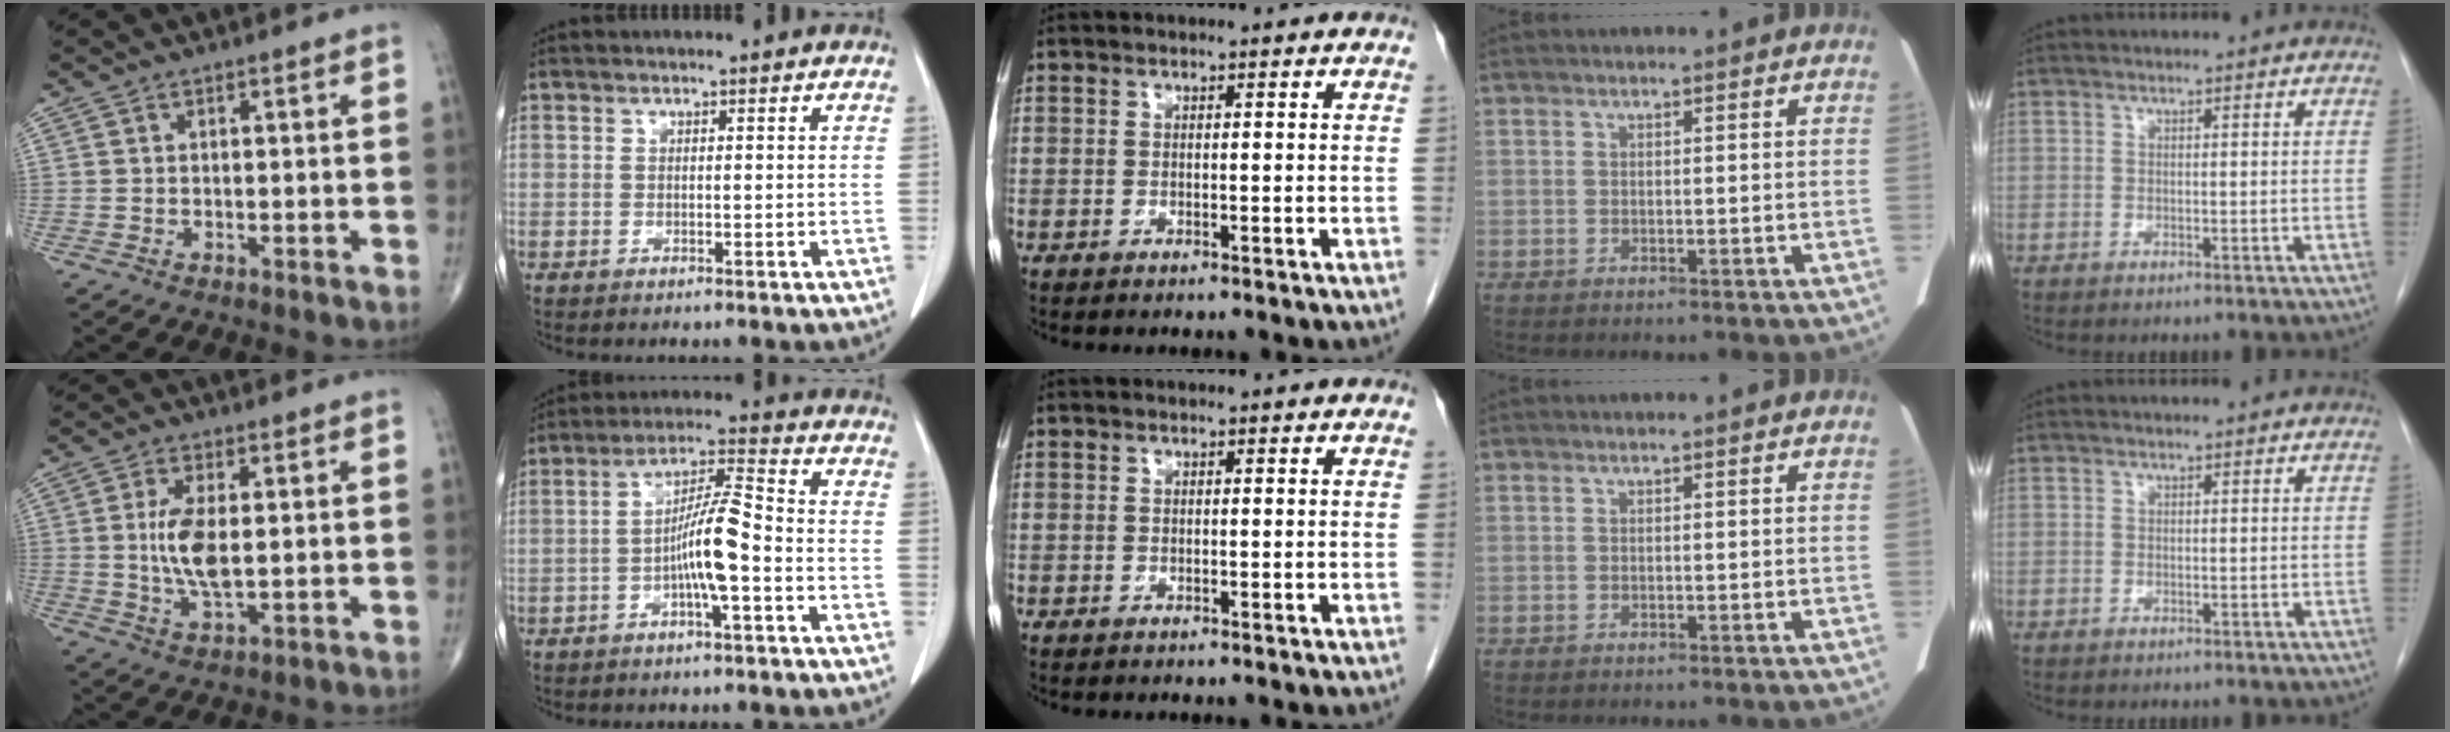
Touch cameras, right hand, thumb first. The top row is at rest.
{"thumb": {"total": 8.2, "force": [0.5, 3.3, 7.4], "torque": [-0.153, -0.013, 0.012]}, "index": {"total": 8.3, "force": [-2.3, 0.6, 7.9], "torque": [-0.150, 0.015, -0.043]}}